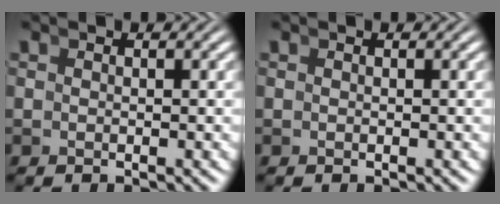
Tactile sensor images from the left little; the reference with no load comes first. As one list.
[{"total": 0.0}]